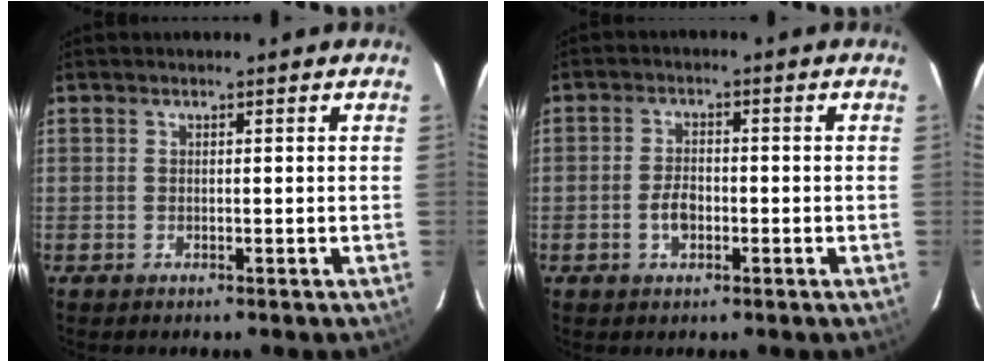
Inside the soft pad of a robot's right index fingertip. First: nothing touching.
{"total": 3.6, "force": [-1.2, 2.3, 2.5], "torque": [-0.051, 0.003, -0.019]}